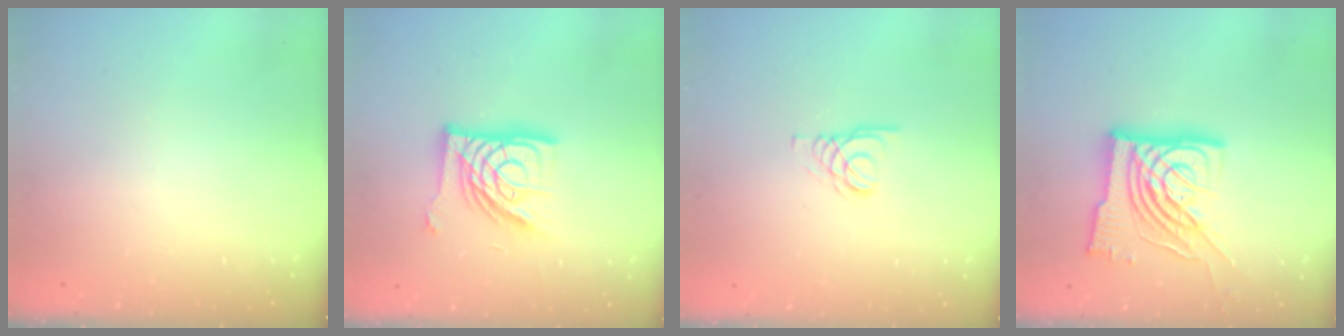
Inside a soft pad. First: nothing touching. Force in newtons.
{"total": 17.3, "press": 17.3, "slide": 1.7}
{"total": 2.1, "press": 2.1, "slide": 0.2}
{"total": 19.1, "press": 18.9, "slide": 2.7}